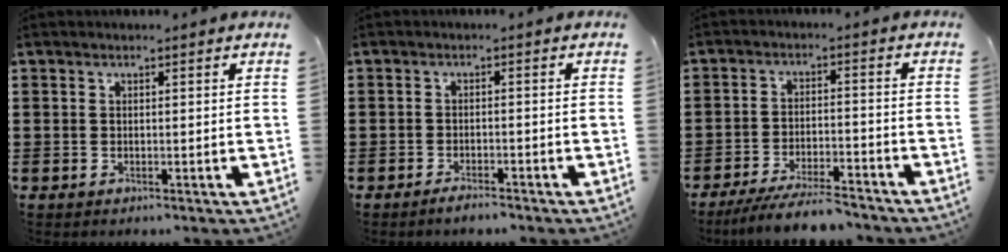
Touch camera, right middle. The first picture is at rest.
{"total": 1.8, "force": [-1.7, 0.1, 0.7], "torque": [-0.015, -0.003, -0.029]}
{"total": 6.2, "force": [-5.8, 0.3, 2.3], "torque": [-0.046, -0.007, -0.110]}